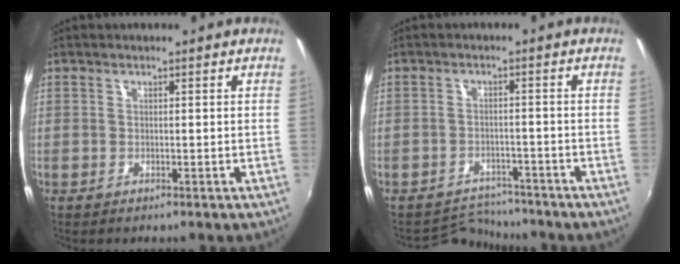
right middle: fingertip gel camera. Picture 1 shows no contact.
{"total": 5.3, "force": [-5.1, 1.1, -0.8], "torque": [-0.002, 0.003, -0.084]}